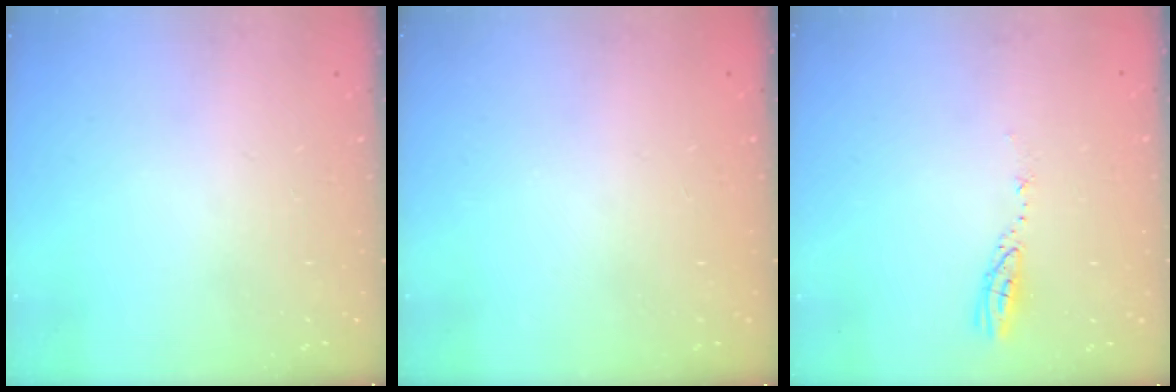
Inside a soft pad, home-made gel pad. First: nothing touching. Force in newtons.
{"total": 0.0}
{"total": 3.7, "press": 3.7, "slide": 0.3}